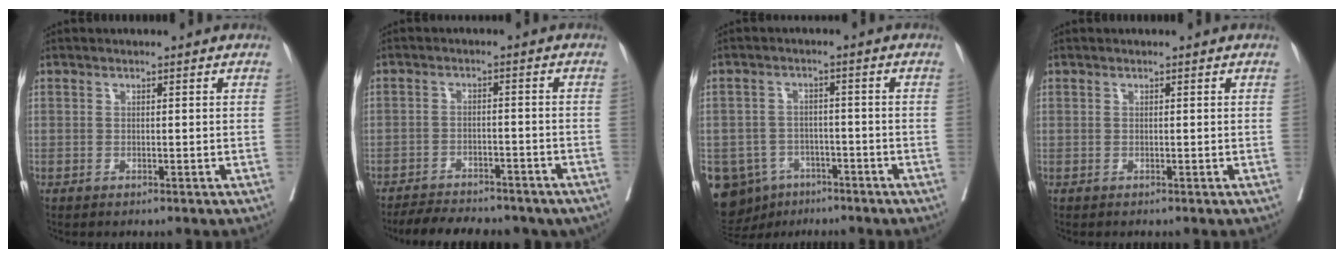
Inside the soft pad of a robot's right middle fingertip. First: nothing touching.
{"total": 14.5, "force": [-12.4, 4.4, 6.3], "torque": [-0.122, -0.003, -0.161]}
{"total": 14.2, "force": [-8.1, 10.7, 4.6], "torque": [-0.127, 0.012, -0.111]}
{"total": 0.0}